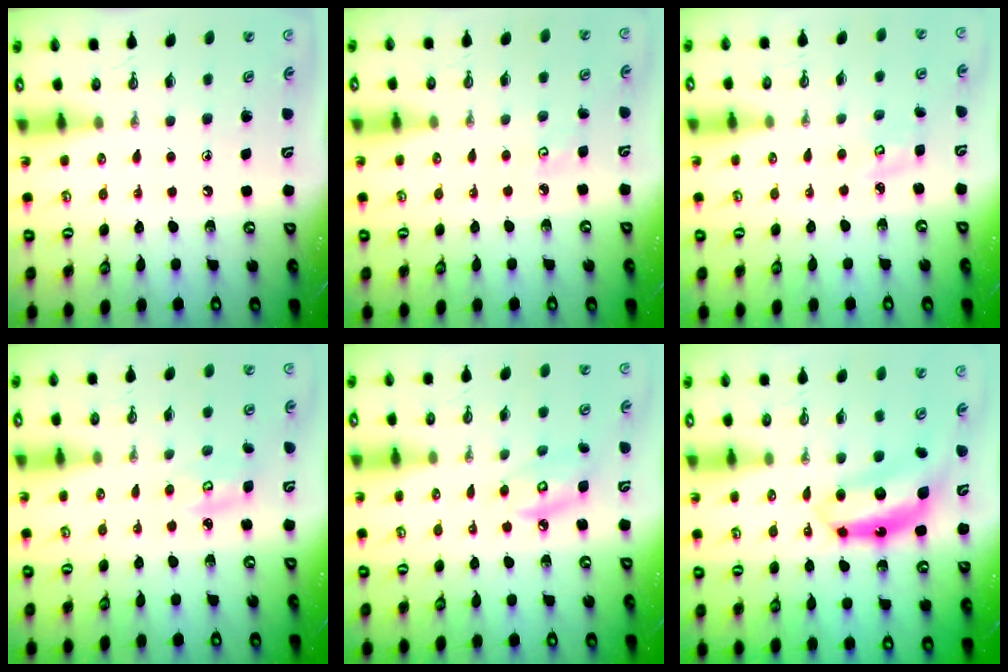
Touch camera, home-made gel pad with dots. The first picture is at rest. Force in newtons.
{"total": 2.8, "press": 2.8, "slide": 0.3}
{"total": 3.1, "press": 3.0, "slide": 0.3}
{"total": 3.9, "press": 3.8, "slide": 0.2}
{"total": 6.2, "press": 6.2, "slide": 0.3}
{"total": 7.0, "press": 7.0, "slide": 0.0}